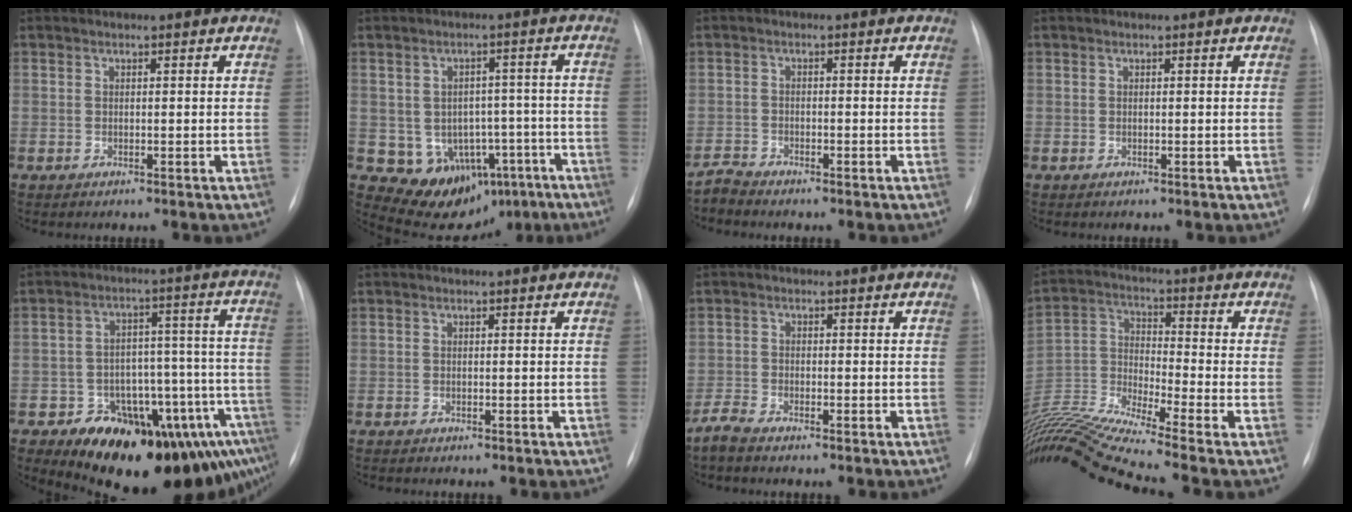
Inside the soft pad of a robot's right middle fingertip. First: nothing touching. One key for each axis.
{"total": 12.1, "fx": -6.1, "fy": 9.0, "fz": 5.4, "tx": -0.055, "ty": 0.035, "tz": -0.069}
{"total": 1.8, "fx": -1.7, "fy": 0.0, "fz": -0.4, "tx": 0.014, "ty": -0.008, "tz": -0.034}
{"total": 0.0}
{"total": 22.0, "fx": -13.5, "fy": 7.8, "fz": 15.5, "tx": -0.122, "ty": 0.051, "tz": -0.172}
{"total": 0.5, "fx": -0.5, "fy": 0.1, "fz": 0.2, "tx": -0.006, "ty": -0.002, "tz": -0.009}
{"total": 2.2, "fx": -2.0, "fy": 0.1, "fz": 0.8, "tx": -0.025, "ty": -0.006, "tz": -0.042}
{"total": 18.3, "fx": -16.2, "fy": -2.4, "fz": 8.3, "tx": -0.177, "ty": 0.001, "tz": -0.296}